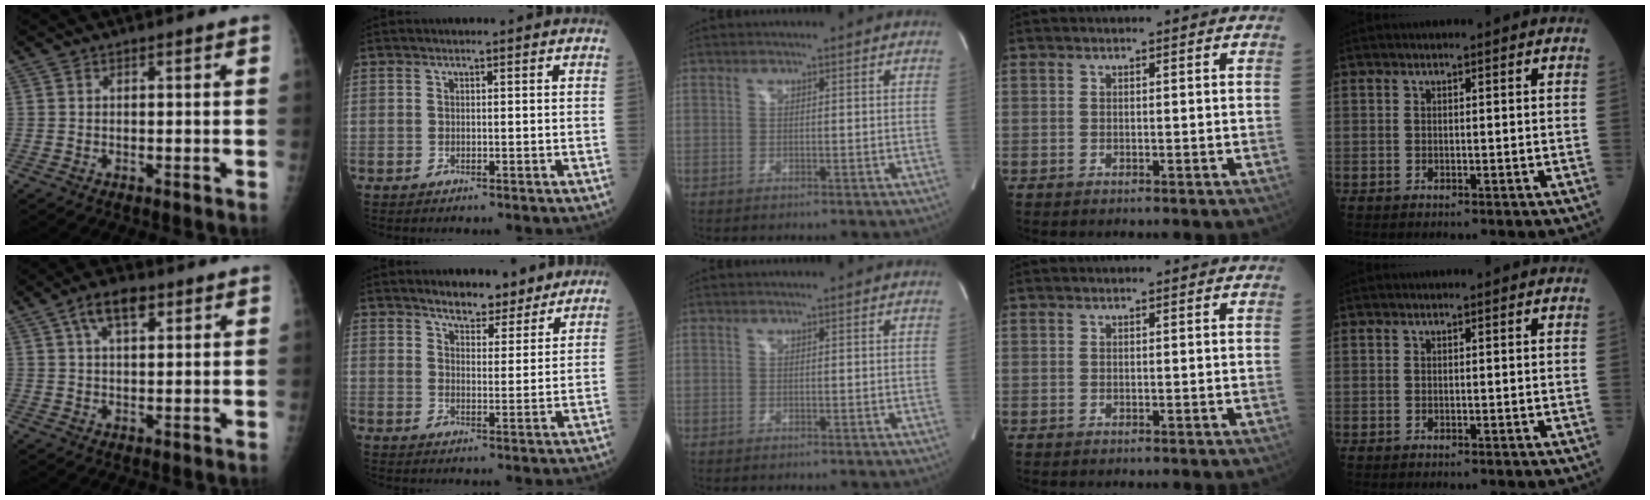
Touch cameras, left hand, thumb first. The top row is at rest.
{"thumb": {"total": 6.5, "force": [3.2, 3.0, 4.8], "torque": [-0.076, 0.001, 0.053]}, "index": {"total": 7.0, "force": [6.3, 2.4, 2.0], "torque": [-0.024, 0.004, 0.086]}}